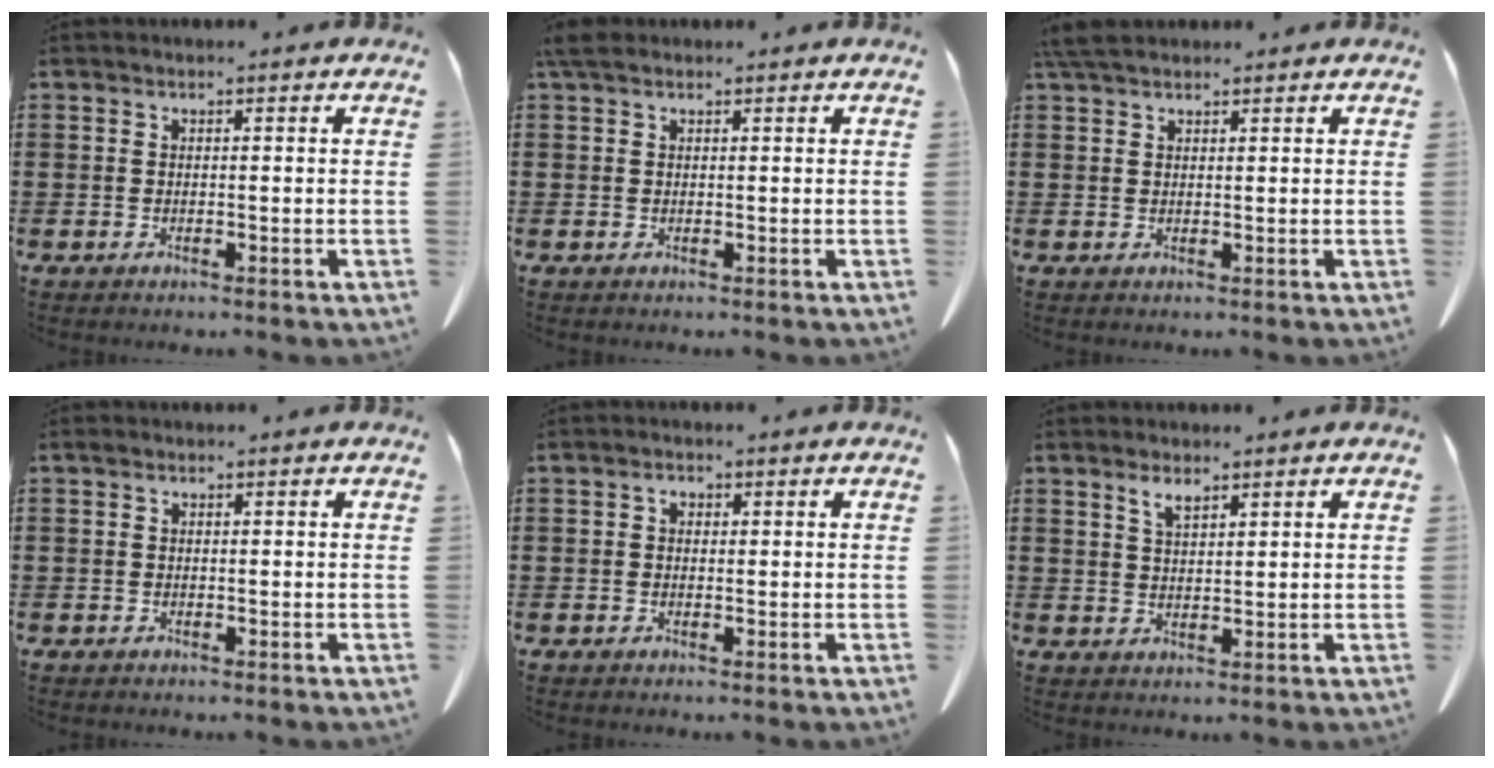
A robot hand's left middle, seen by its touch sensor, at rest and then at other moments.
{"total": 2.0, "force": [1.3, 1.1, 1.0], "torque": [-0.026, 0.007, 0.026]}
{"total": 3.3, "force": [2.7, 1.0, 1.7], "torque": [-0.042, 0.002, 0.052]}
{"total": 0.6, "force": [0.1, 0.5, 0.2], "torque": [-0.005, 0.004, 0.002]}
{"total": 1.1, "force": [0.2, 0.8, 0.7], "torque": [-0.017, 0.006, 0.003]}
{"total": 2.5, "force": [2.0, 0.6, 1.5], "torque": [-0.033, 0.001, 0.036]}